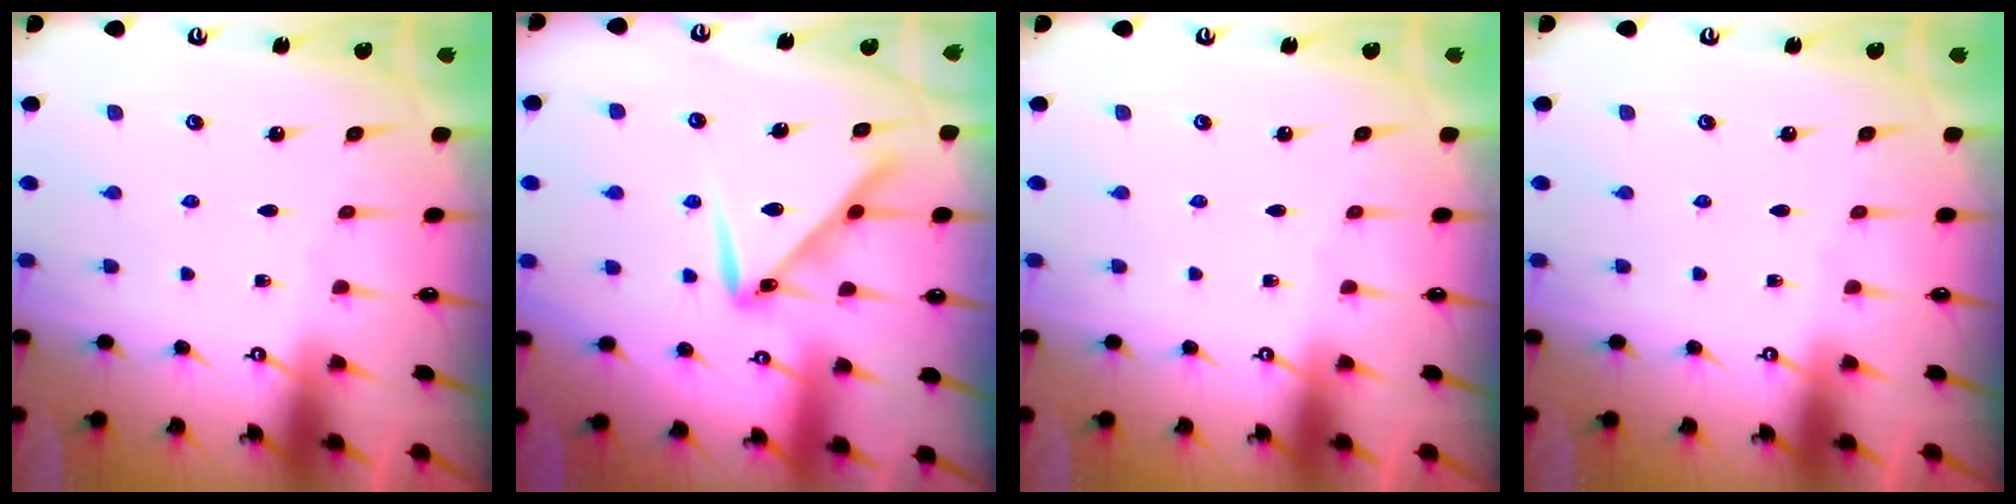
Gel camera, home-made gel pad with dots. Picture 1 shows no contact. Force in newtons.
{"total": 11.4, "press": 11.4, "slide": 0.2}
{"total": 0.0}
{"total": 0.0}